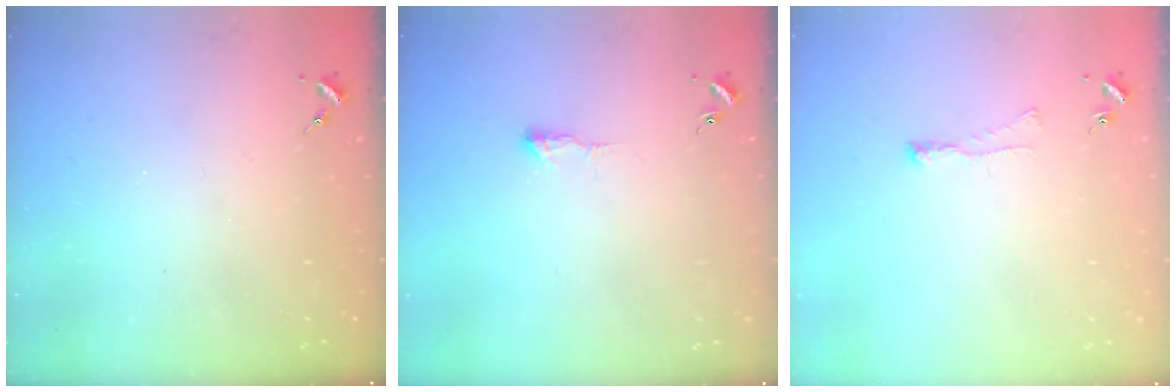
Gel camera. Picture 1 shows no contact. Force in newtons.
{"total": 3.4, "press": 3.4, "slide": 0.6}
{"total": 2.7, "press": 2.6, "slide": 0.7}